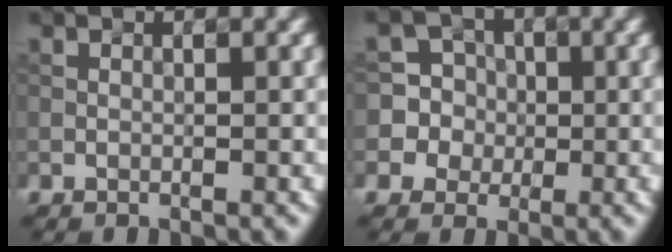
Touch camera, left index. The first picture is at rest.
{"total": 6.7, "force": [0.6, 6.6, 1.0], "torque": [-0.034, 0.032, 0.011]}